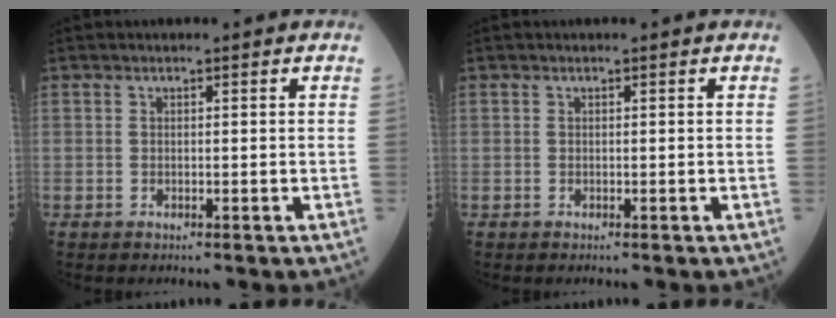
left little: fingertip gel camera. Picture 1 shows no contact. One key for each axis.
{"total": 0.0}